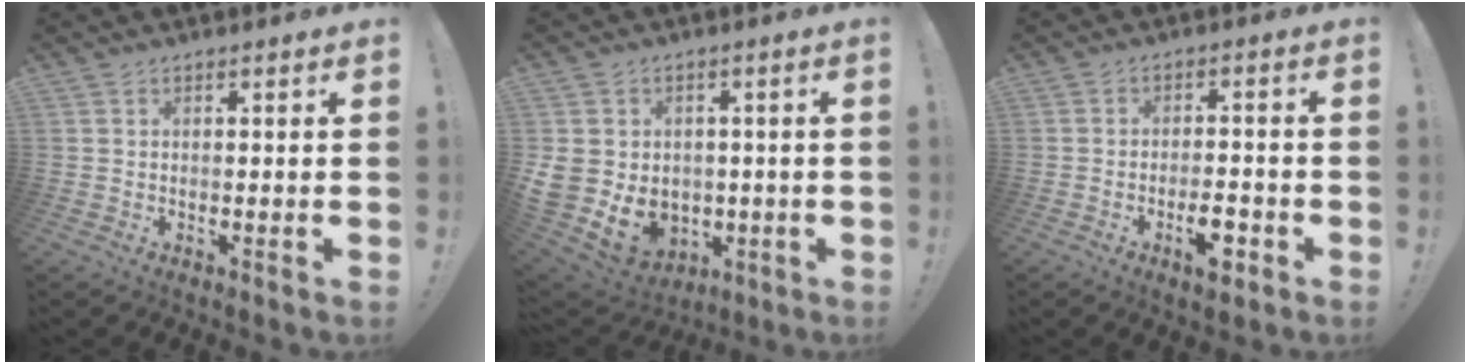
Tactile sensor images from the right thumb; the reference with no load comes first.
{"total": 12.3, "force": [-0.9, 10.5, 6.3], "torque": [-0.135, -0.008, -0.008]}
{"total": 6.6, "force": [-3.2, 2.6, 5.1], "torque": [-0.070, 0.011, -0.052]}